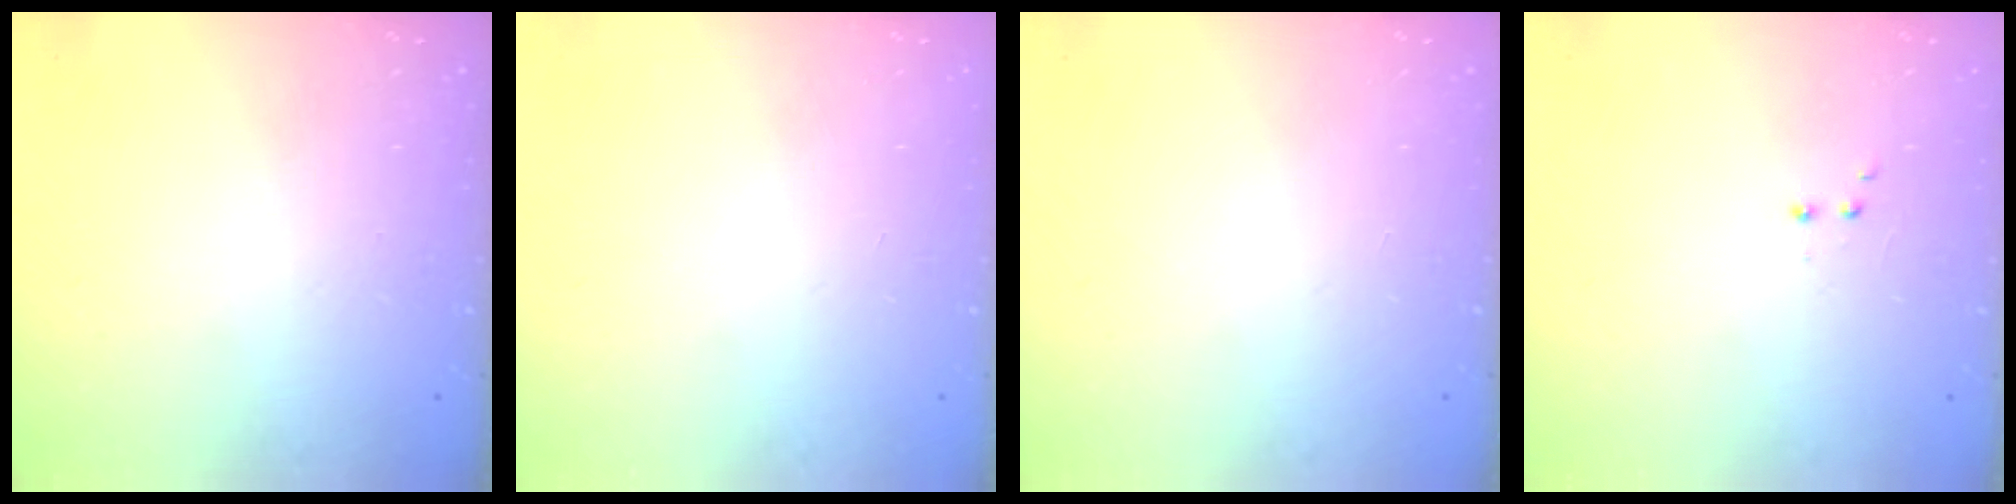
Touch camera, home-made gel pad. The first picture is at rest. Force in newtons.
{"total": 0.0}
{"total": 0.0}
{"total": 1.9, "press": 1.8, "slide": 0.5}